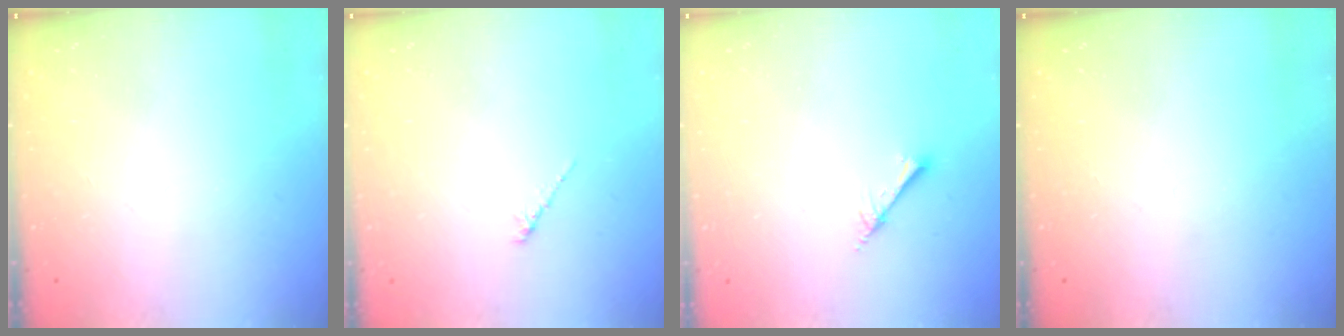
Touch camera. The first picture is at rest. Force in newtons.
{"total": 1.2, "press": 1.1, "slide": 0.4}
{"total": 2.2, "press": 2.2, "slide": 0.3}
{"total": 0.0}